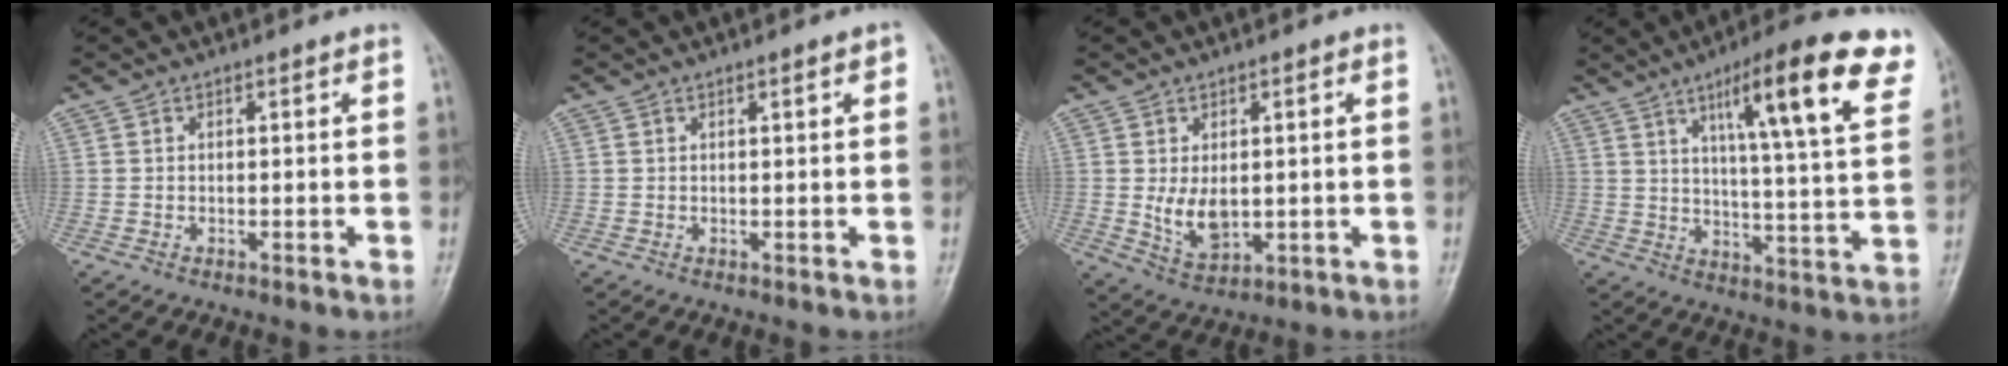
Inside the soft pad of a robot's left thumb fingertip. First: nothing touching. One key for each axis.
{"total": 1.3, "fx": 0.6, "fy": 0.2, "fz": 1.1, "tx": -0.016, "ty": 0.001, "tz": 0.007}
{"total": 6.4, "fx": 0.2, "fy": 4.0, "fz": 4.9, "tx": -0.074, "ty": -0.015, "tz": 0.017}
{"total": 19.5, "fx": 10.3, "fy": 3.6, "fz": 16.1, "tx": -0.201, "ty": -0.031, "tz": 0.147}